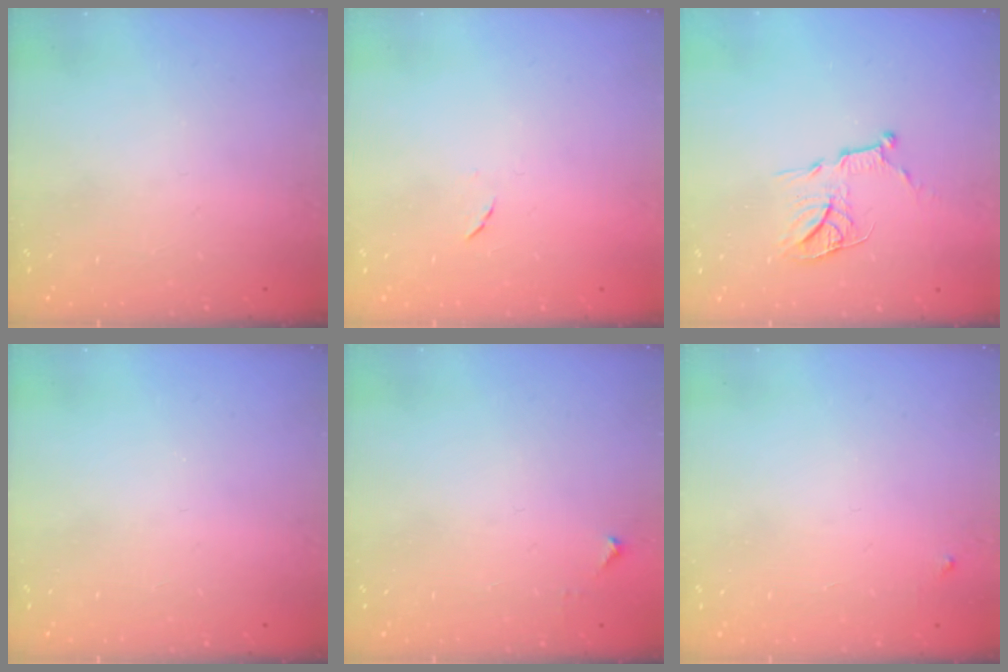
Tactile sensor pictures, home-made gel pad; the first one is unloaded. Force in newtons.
{"total": 4.5, "press": 4.5, "slide": 0.5}
{"total": 12.1, "press": 12.1, "slide": 0.9}
{"total": 0.0}
{"total": 3.4, "press": 3.3, "slide": 0.5}
{"total": 3.5, "press": 3.4, "slide": 0.4}